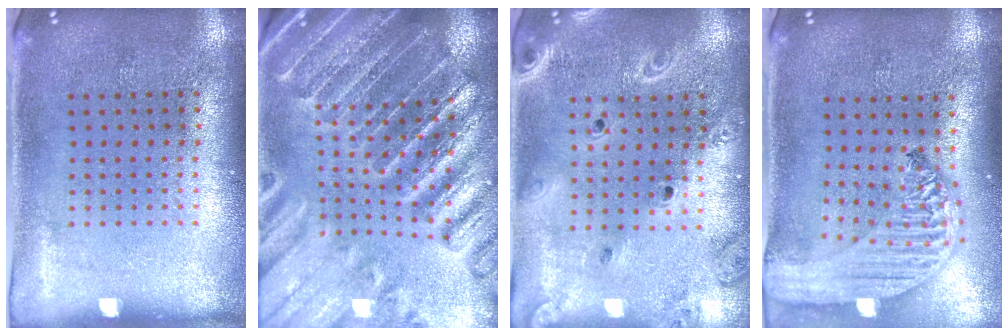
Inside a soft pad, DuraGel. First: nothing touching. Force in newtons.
{"total": 3.2, "press": 3.1, "slide": 0.5}
{"total": 2.0, "press": 1.9, "slide": 0.7}
{"total": 3.1, "press": 2.5, "slide": 1.8}